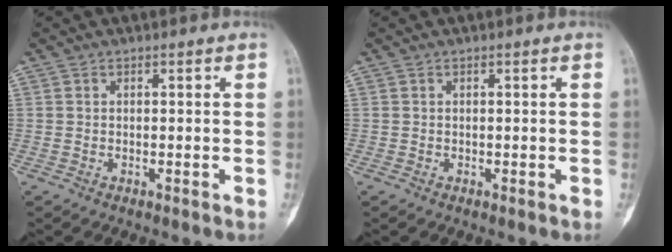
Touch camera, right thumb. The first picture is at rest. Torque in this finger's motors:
{"motor_torque": [-0.17, -0.17, 0.09, 0.15, 0.12]}